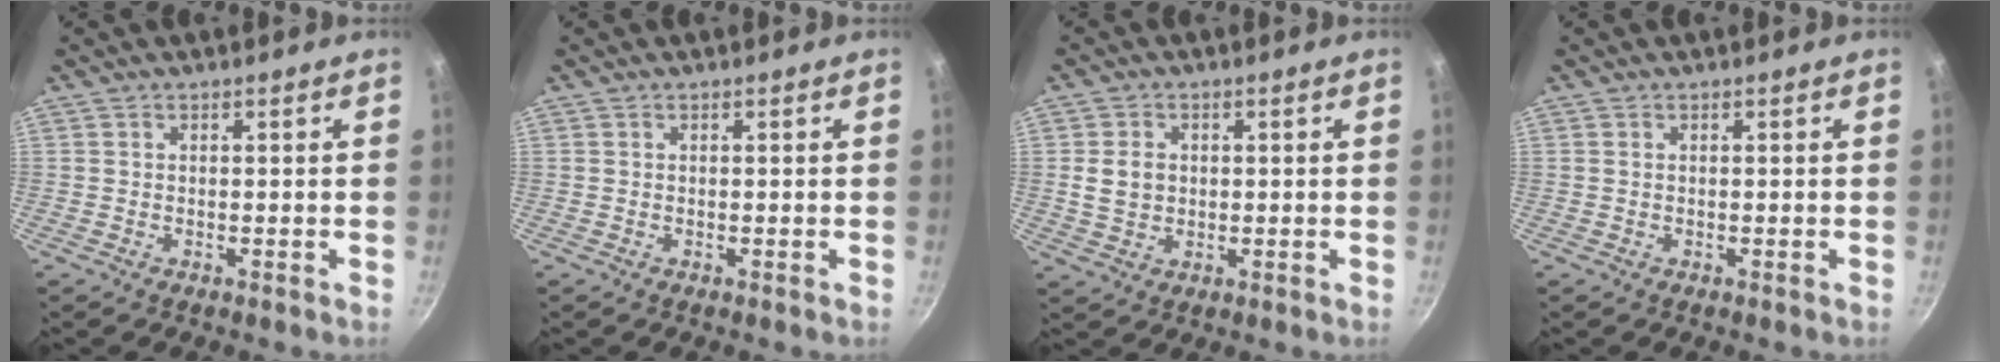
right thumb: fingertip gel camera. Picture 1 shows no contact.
{"total": 0.0}
{"total": 4.9, "force": [0.4, 3.9, 2.8], "torque": [-0.040, 0.003, 0.009]}
{"total": 0.0}